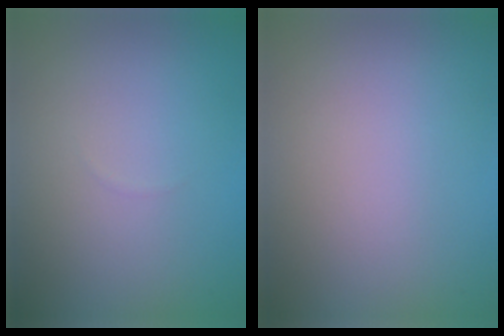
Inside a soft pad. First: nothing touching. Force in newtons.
{"total": 0.0}